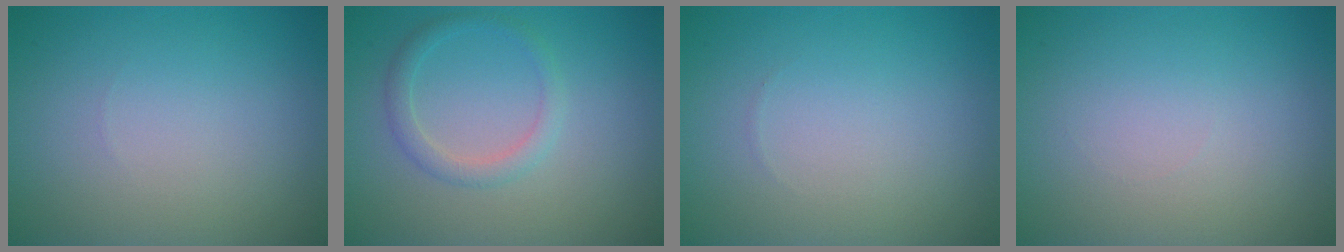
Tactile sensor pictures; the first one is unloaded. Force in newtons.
{"total": 1.9, "press": 1.9, "slide": 0.1}
{"total": 0.0}
{"total": 0.0}